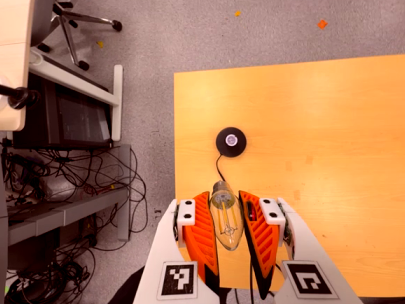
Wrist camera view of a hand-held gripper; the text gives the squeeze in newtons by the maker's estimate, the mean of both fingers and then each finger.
{"total": 19.5, "left": 20.9, "right": 18.0}